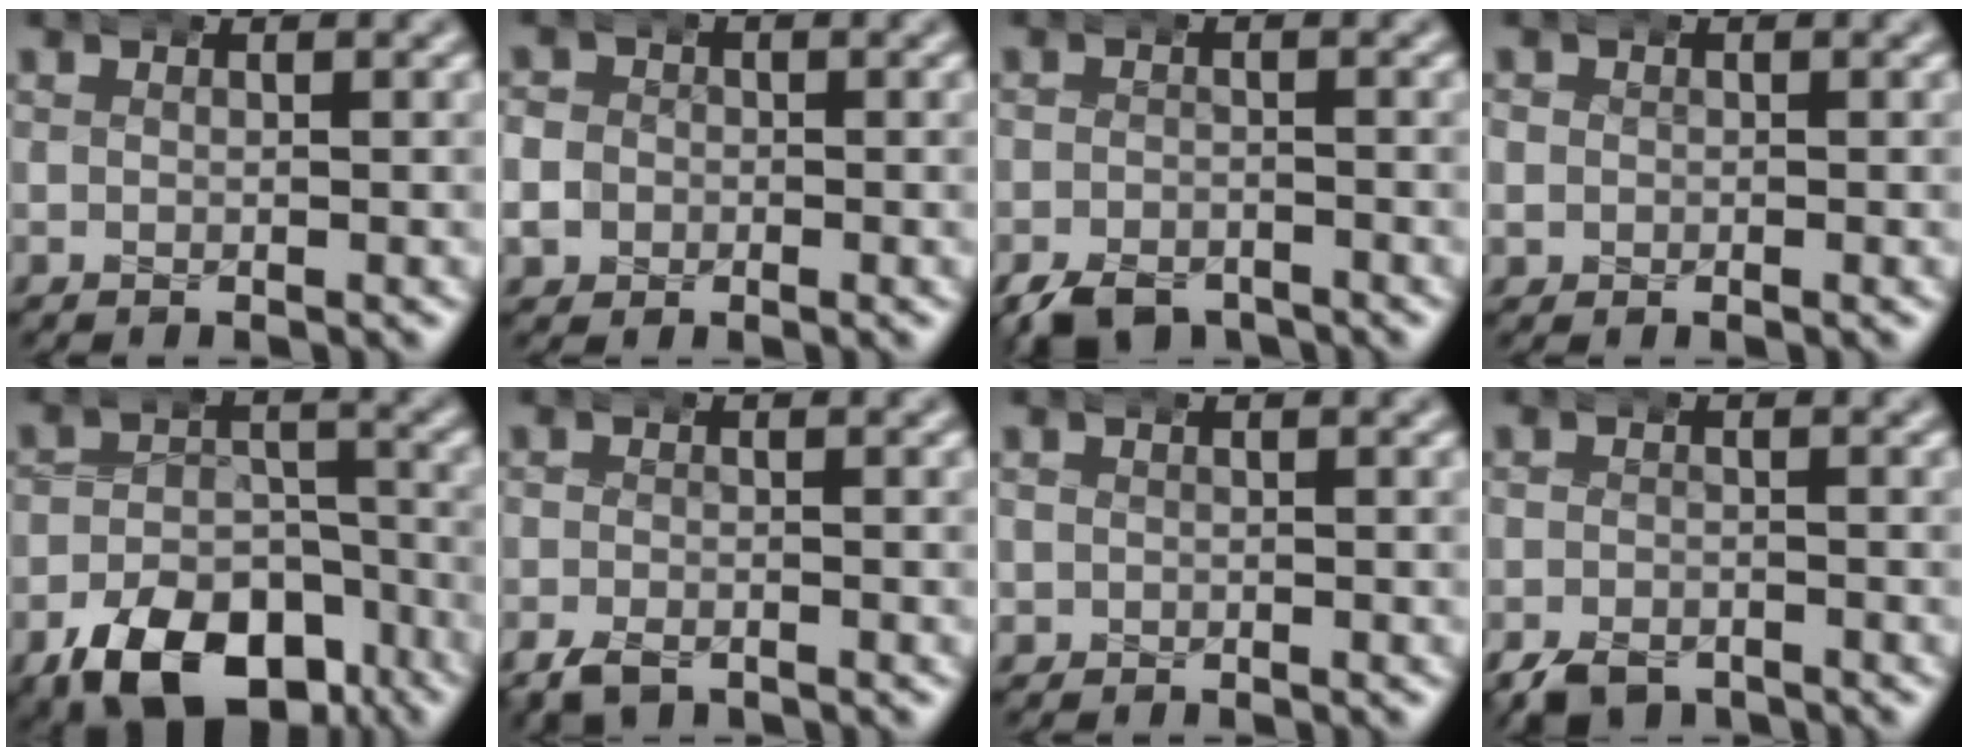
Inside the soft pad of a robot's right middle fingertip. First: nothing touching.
{"total": 3.0, "force": [-0.4, 2.9, 0.5], "torque": [-0.019, 0.000, -0.012]}
{"total": 3.9, "force": [-3.2, 1.9, 1.3], "torque": [-0.018, -0.013, -0.049]}
{"total": 1.4, "force": [0.1, 1.4, 0.2], "torque": [-0.008, 0.003, 0.001]}
{"total": 11.1, "force": [-7.8, 6.1, 4.9], "torque": [-0.062, -0.027, -0.119]}
{"total": 2.3, "force": [-1.8, 1.1, 1.0], "torque": [-0.021, -0.006, -0.026]}
{"total": 0.8, "force": [0.1, 0.8, -0.1], "torque": [-0.002, 0.003, 0.004]}
{"total": 3.0, "force": [-2.4, 1.4, 1.0], "torque": [-0.019, -0.010, -0.036]}